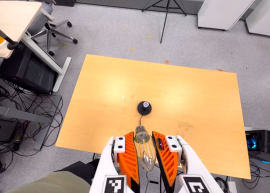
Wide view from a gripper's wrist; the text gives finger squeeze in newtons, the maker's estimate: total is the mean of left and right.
{"total": 20.5, "left": 22.0, "right": 18.9}